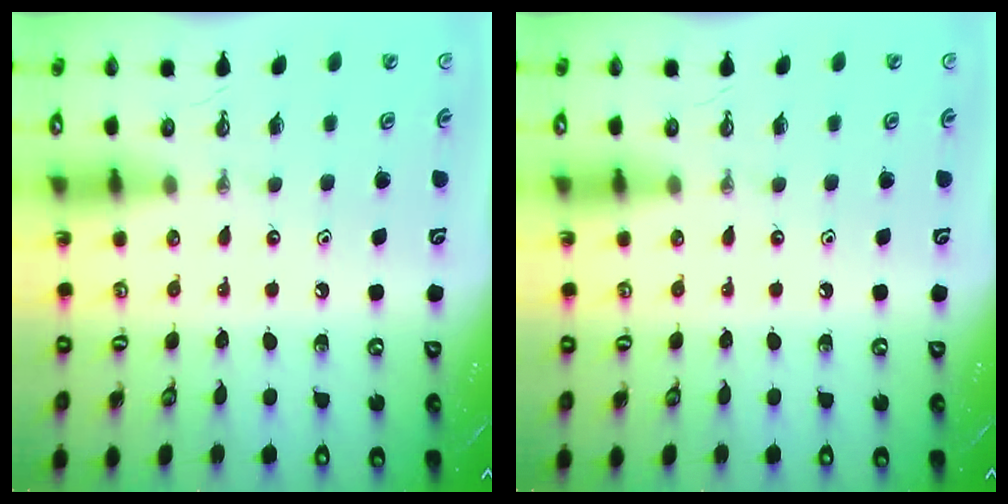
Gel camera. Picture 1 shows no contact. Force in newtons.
{"total": 0.0}